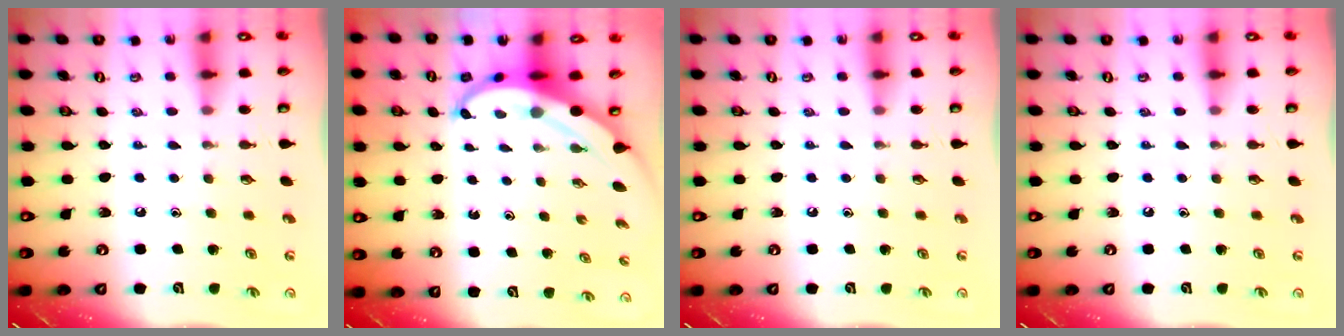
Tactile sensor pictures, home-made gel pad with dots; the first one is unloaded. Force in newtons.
{"total": 5.3, "press": 5.2, "slide": 0.5}
{"total": 0.0}
{"total": 0.0}